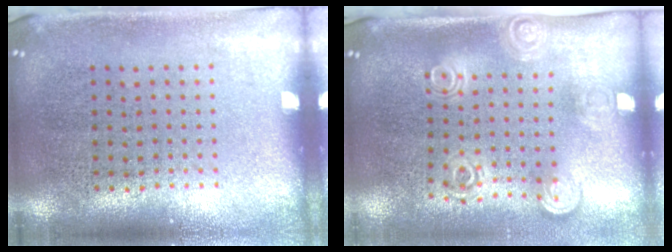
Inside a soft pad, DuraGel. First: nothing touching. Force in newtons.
{"total": 1.9, "press": 1.4, "slide": 1.3}